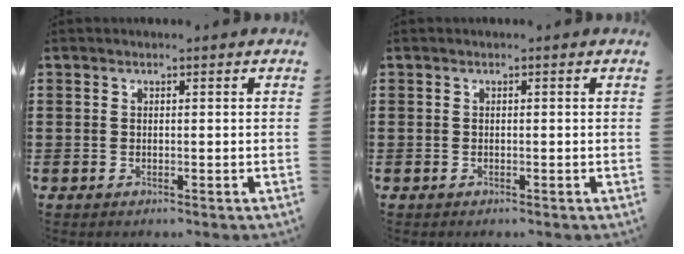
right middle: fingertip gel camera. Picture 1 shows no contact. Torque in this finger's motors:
{"motor_torque": [-0.70, -0.63, -0.06, 0.00]}